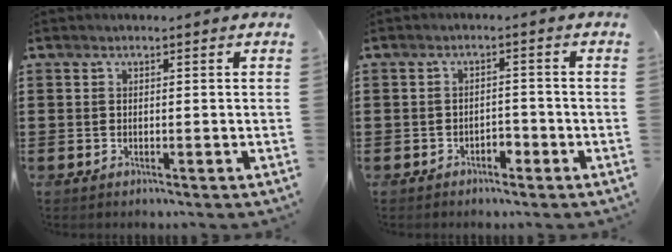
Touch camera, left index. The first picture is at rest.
{"total": 1.9, "force": [-1.6, 0.9, 0.6], "torque": [-0.019, 0.001, -0.036]}